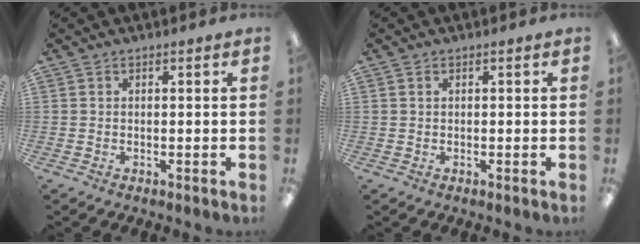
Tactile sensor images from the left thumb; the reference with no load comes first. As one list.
[{"total": 0.5, "force": [0.2, 0.4, 0.2], "torque": [-0.004, 0.004, 0.002]}]